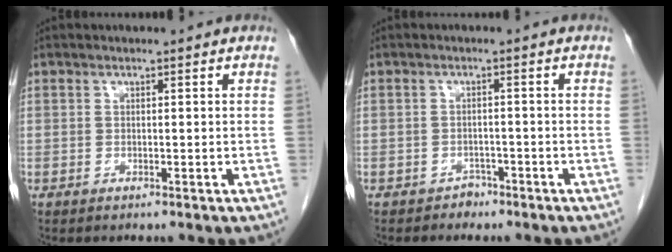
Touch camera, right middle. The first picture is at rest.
{"total": 2.0, "force": [-1.5, 1.3, -0.1], "torque": [-0.001, 0.007, -0.024]}